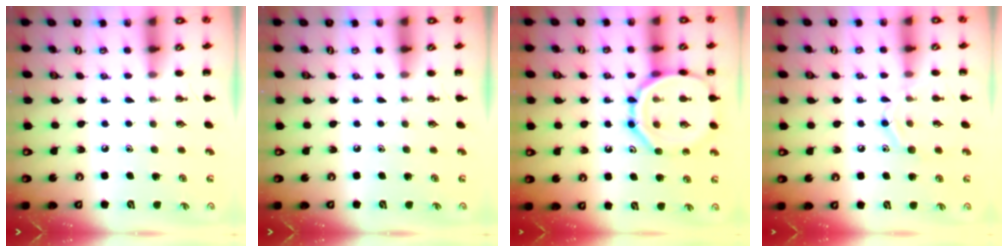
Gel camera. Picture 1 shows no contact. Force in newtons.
{"total": 0.0}
{"total": 15.3, "press": 15.2, "slide": 1.4}
{"total": 9.2, "press": 9.2, "slide": 1.2}